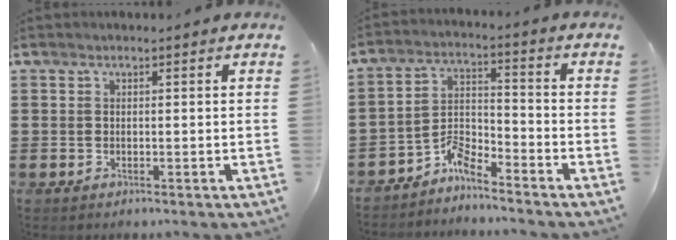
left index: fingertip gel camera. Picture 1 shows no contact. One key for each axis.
{"total": 5.4, "fx": -5.1, "fy": 1.1, "fz": 1.5, "tx": -0.038, "ty": 0.006, "tz": -0.104}